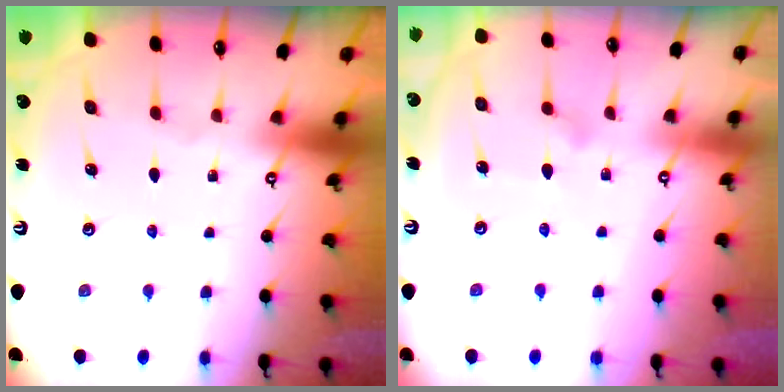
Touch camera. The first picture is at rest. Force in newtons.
{"total": 8.4, "press": 8.4, "slide": 0.4}